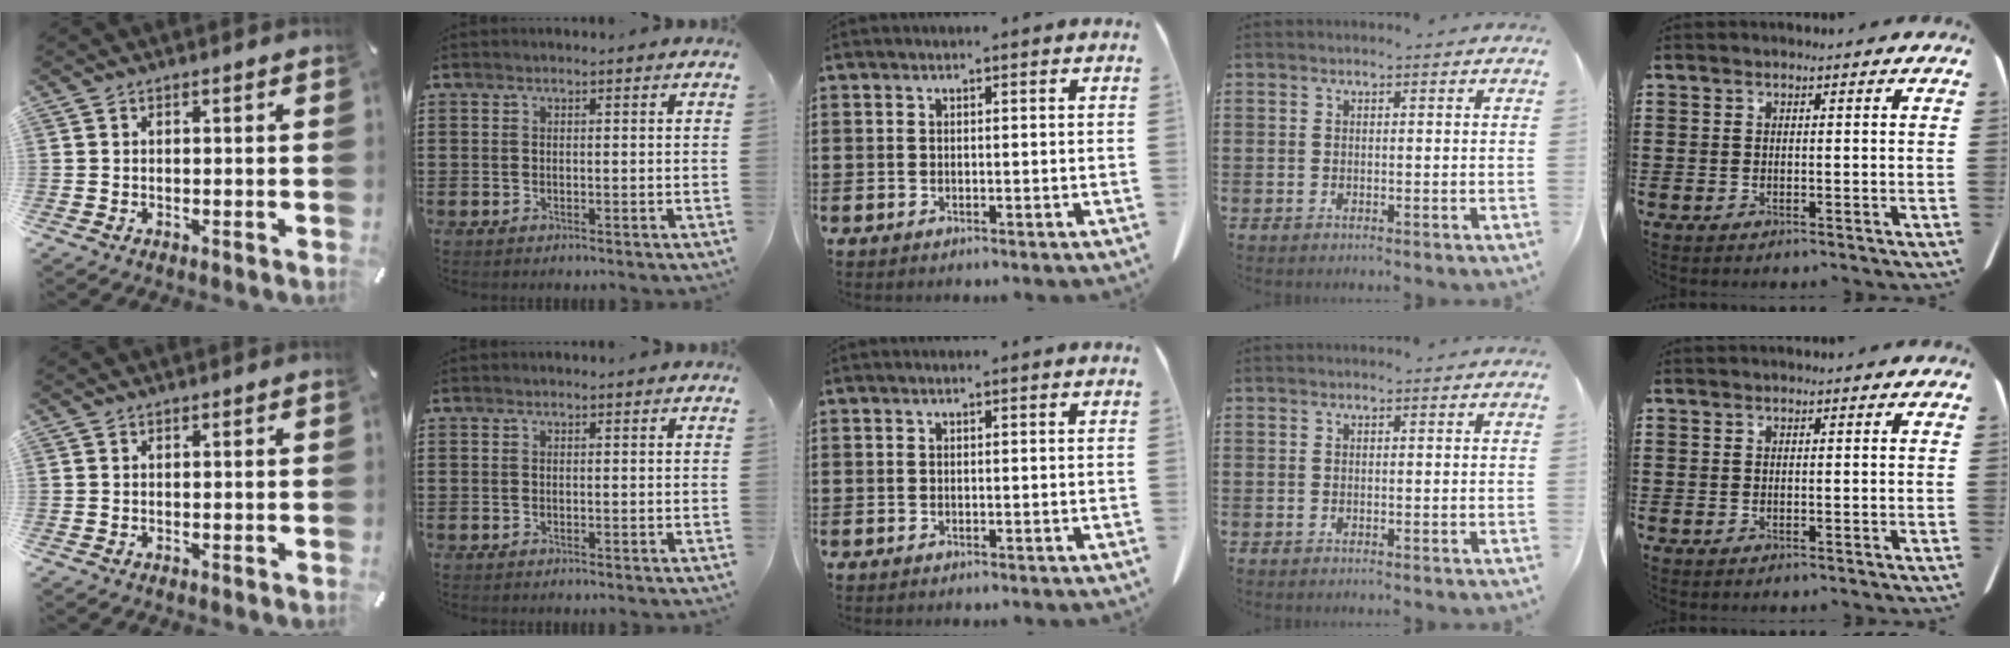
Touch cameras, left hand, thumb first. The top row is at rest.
{}